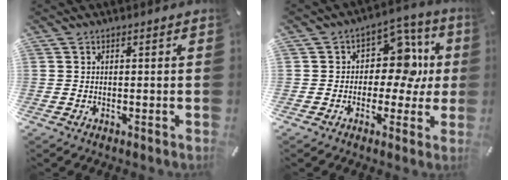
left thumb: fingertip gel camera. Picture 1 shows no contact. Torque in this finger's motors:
{"motor_torque": [0.12, 0.04, 0.20, 0.23, 0.00]}